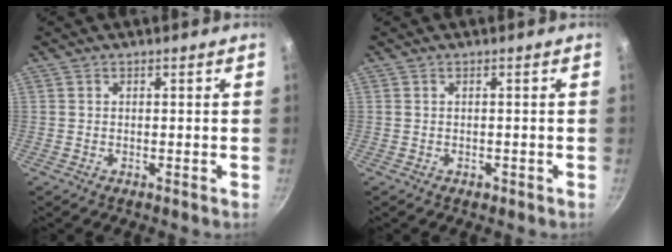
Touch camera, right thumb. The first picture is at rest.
{"total": 0.8, "force": [-0.4, 0.5, 0.4], "torque": [-0.006, 0.003, -0.001]}